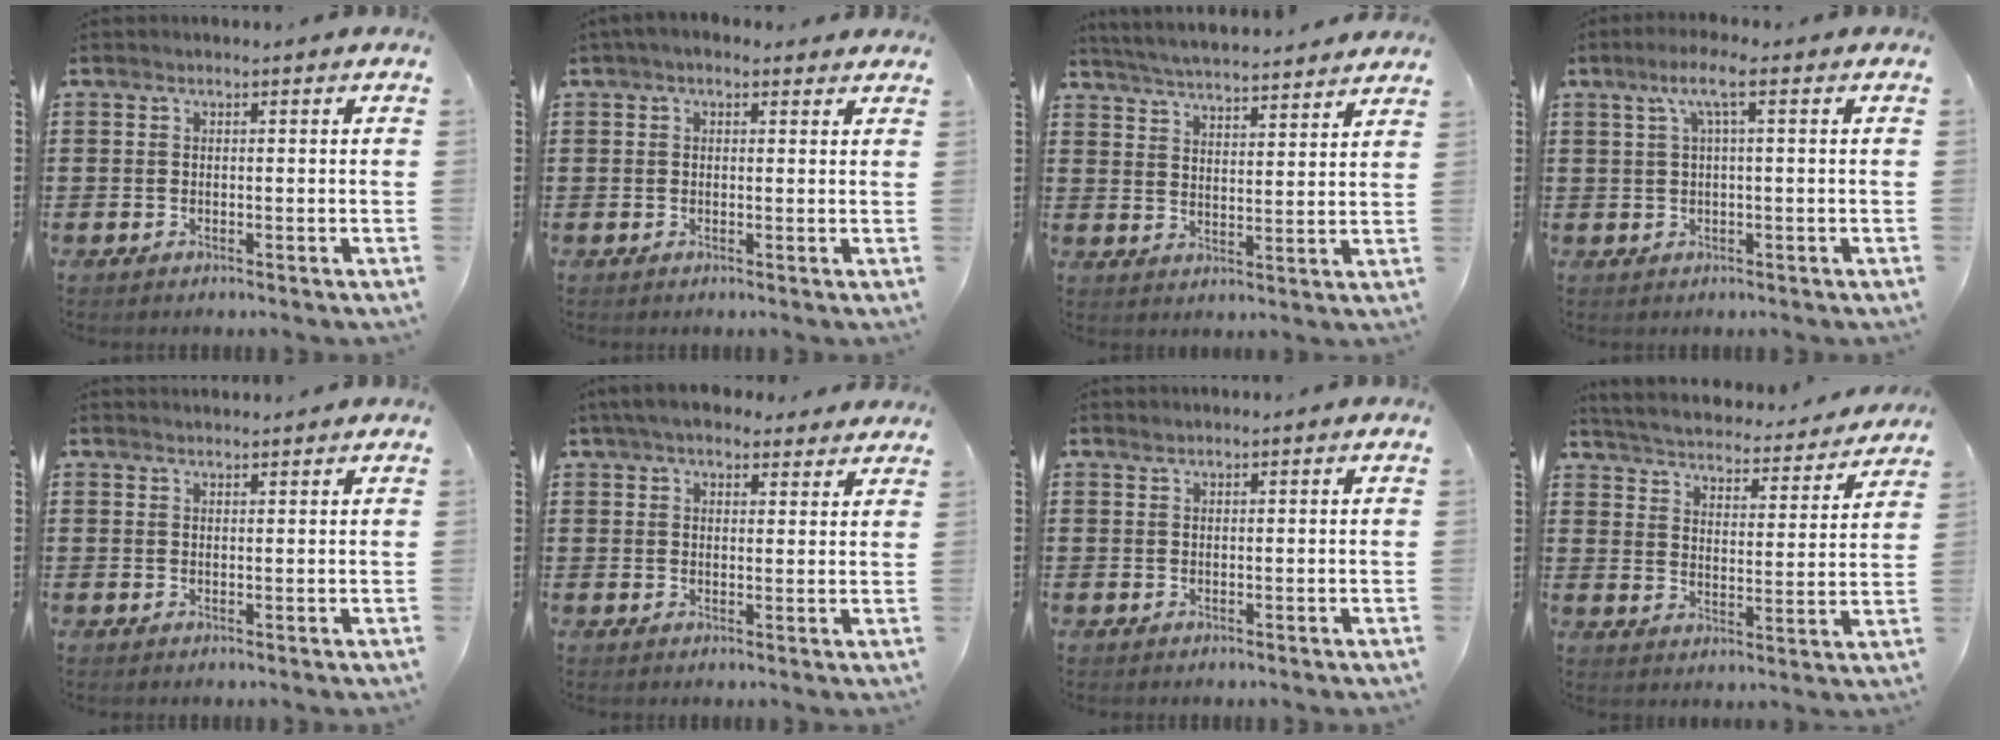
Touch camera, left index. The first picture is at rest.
{"total": 1.7, "force": [1.0, 1.0, 0.9], "torque": [-0.021, 0.008, 0.018]}
{"total": 4.7, "force": [4.6, -0.4, 0.6], "torque": [-0.033, -0.031, 0.078]}
{"total": 4.0, "force": [1.2, 0.3, 3.8], "torque": [-0.076, 0.004, 0.018]}
{"total": 1.3, "force": [1.3, 0.1, 0.1], "torque": [-0.004, 0.000, 0.025]}
{"total": 4.9, "force": [4.3, 1.4, 1.8], "torque": [-0.050, -0.004, 0.080]}
{"total": 0.6, "force": [0.5, 0.2, 0.1], "torque": [-0.004, 0.001, 0.011]}
{"total": 3.6, "force": [3.6, -0.1, 0.2], "torque": [-0.029, -0.036, 0.054]}